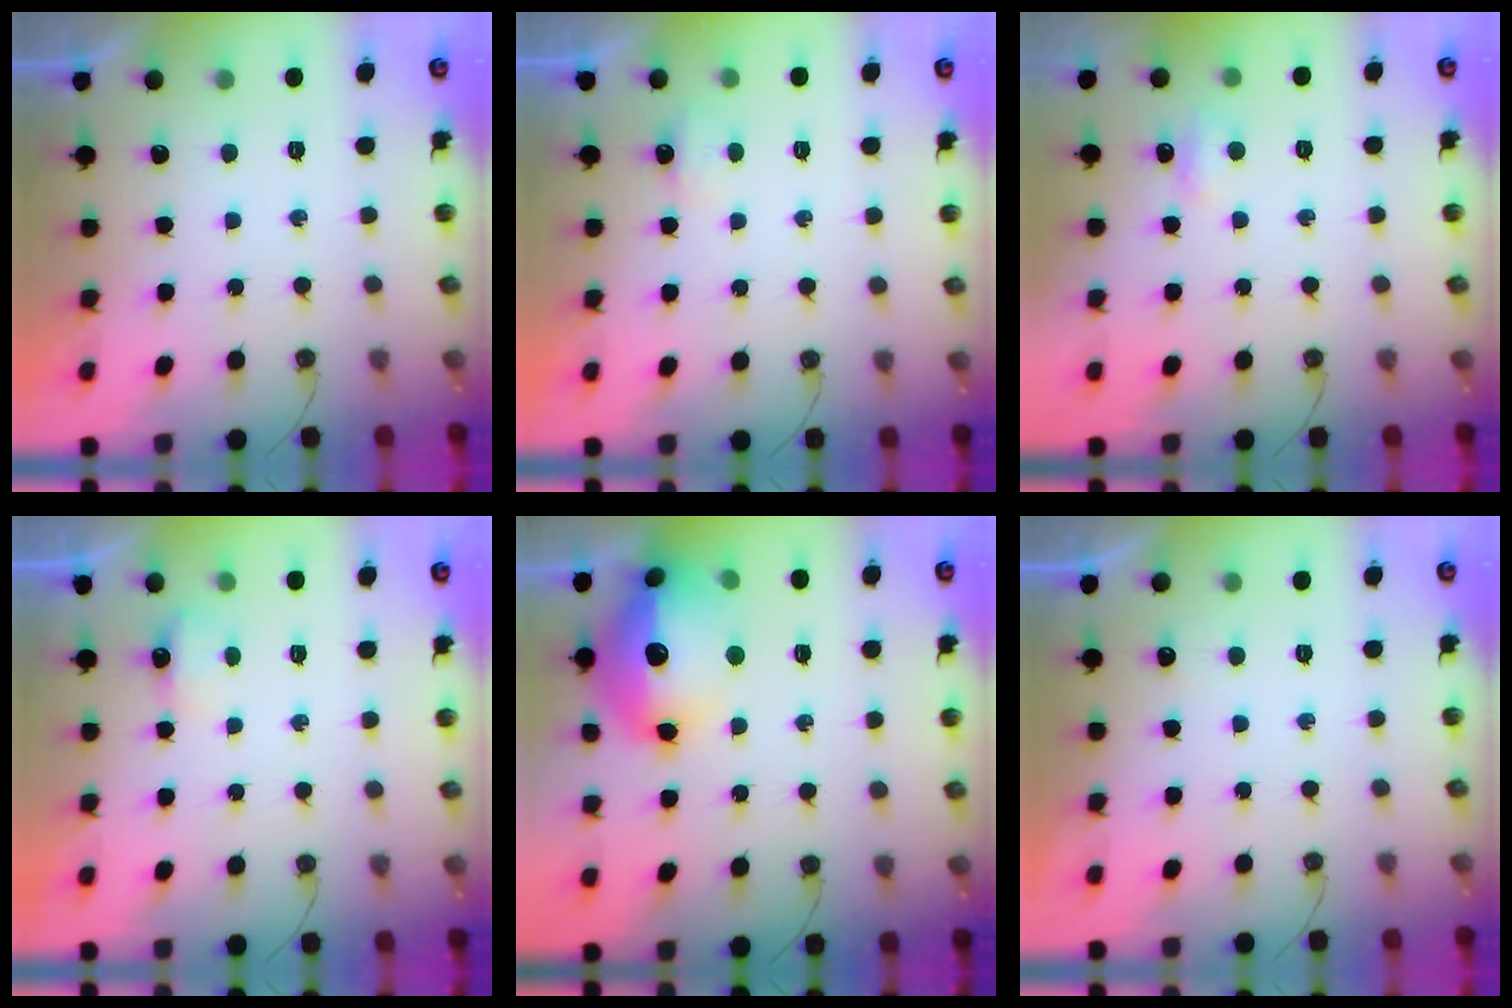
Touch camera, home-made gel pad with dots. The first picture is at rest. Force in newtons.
{"total": 2.6, "press": 2.6, "slide": 0.4}
{"total": 4.3, "press": 4.3, "slide": 0.7}
{"total": 3.5, "press": 3.5, "slide": 0.6}
{"total": 20.8, "press": 20.8, "slide": 1.7}
{"total": 6.5, "press": 1.5, "slide": 6.3}